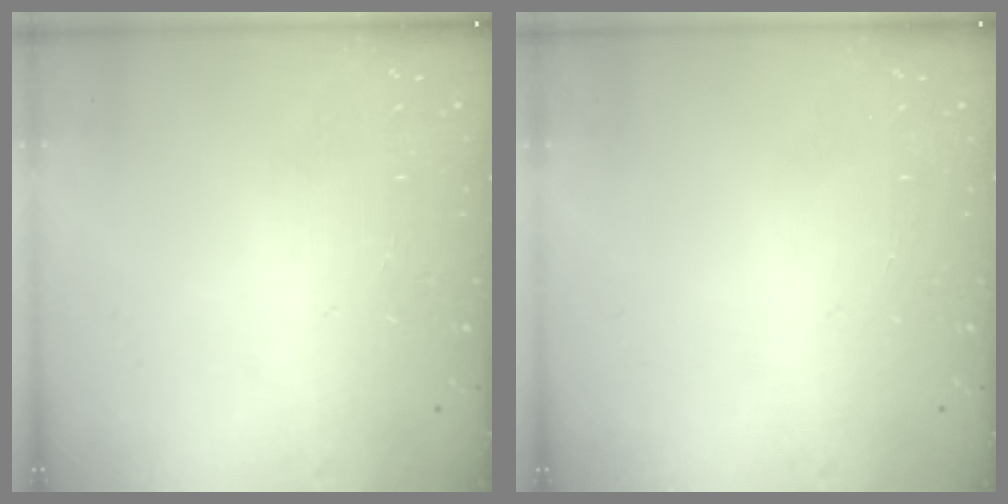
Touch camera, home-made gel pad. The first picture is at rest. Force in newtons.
{"total": 0.0}